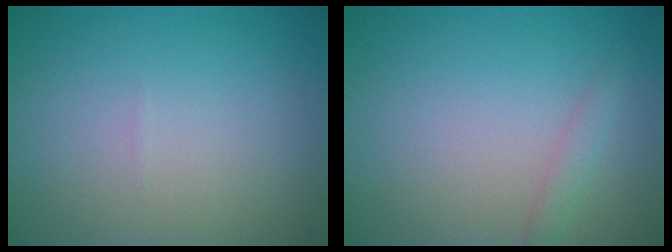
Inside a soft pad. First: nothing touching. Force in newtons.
{"total": 1.2, "press": 1.2, "slide": 0.2}